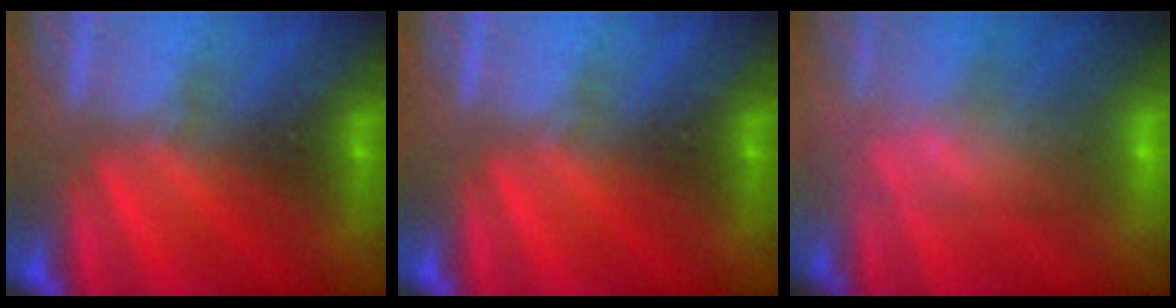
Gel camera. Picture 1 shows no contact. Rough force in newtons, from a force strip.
{"total": 0.0}
{"total": 6.2}